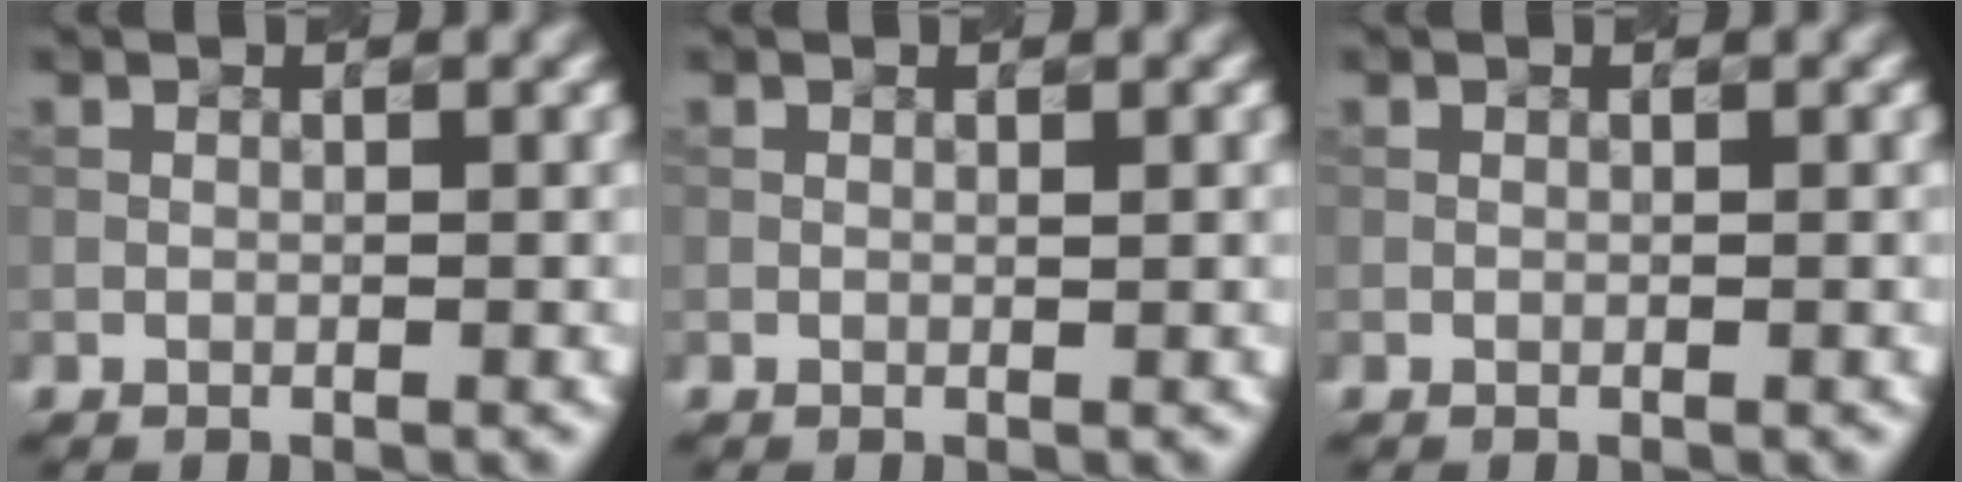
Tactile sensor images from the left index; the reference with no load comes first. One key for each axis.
{"total": 0.0}
{"total": 0.0}